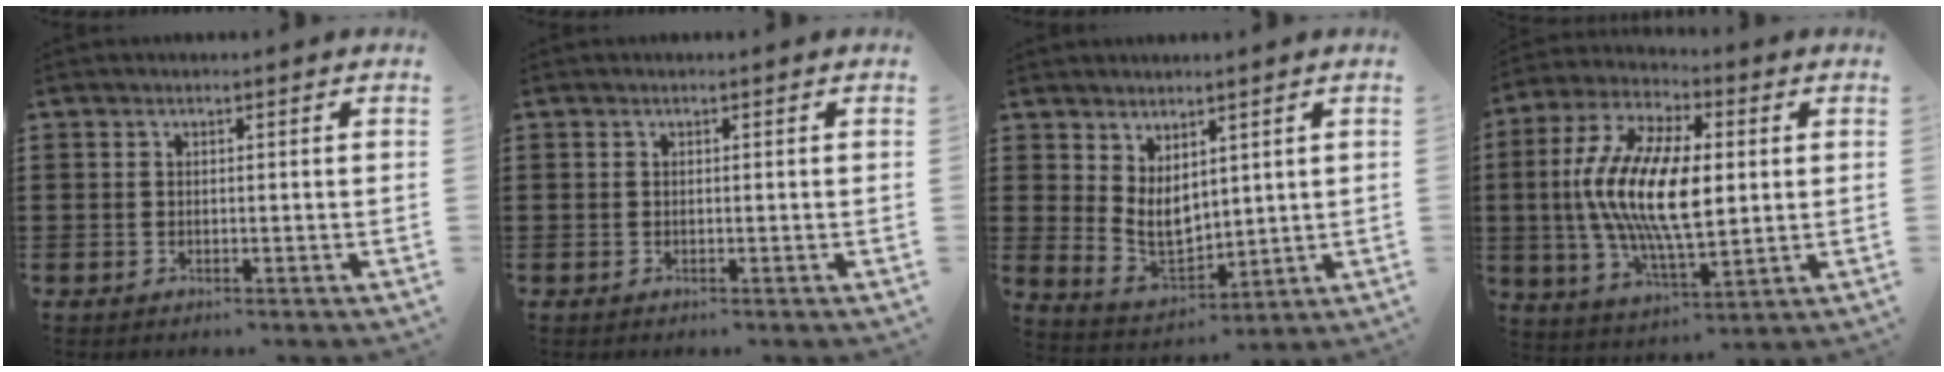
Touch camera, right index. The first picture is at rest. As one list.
[{"total": 0.0}, {"total": 5.2, "force": [2.3, 3.5, 3.1], "torque": [-0.068, -0.008, 0.044]}, {"total": 14.6, "force": [0.4, 6.2, 13.2], "torque": [-0.289, -0.006, 0.003]}]